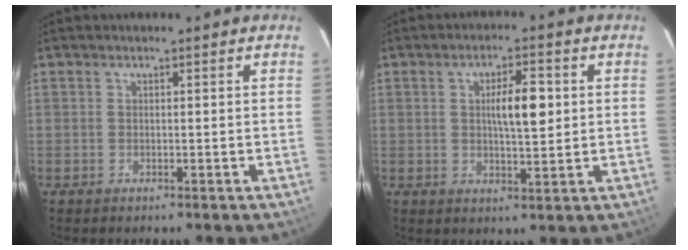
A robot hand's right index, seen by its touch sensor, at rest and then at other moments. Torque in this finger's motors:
{"motor_torque": [0.36, -0.14, 0.21, 0.08]}